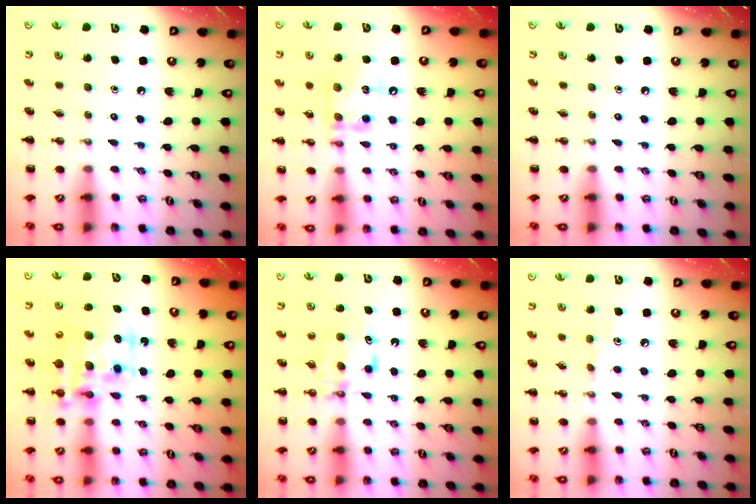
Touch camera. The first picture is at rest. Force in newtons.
{"total": 13.5, "press": 13.3, "slide": 2.0}
{"total": 0.0}
{"total": 14.0, "press": 13.5, "slide": 3.4}
{"total": 6.1, "press": 6.0, "slide": 1.0}
{"total": 4.3, "press": 4.0, "slide": 1.5}